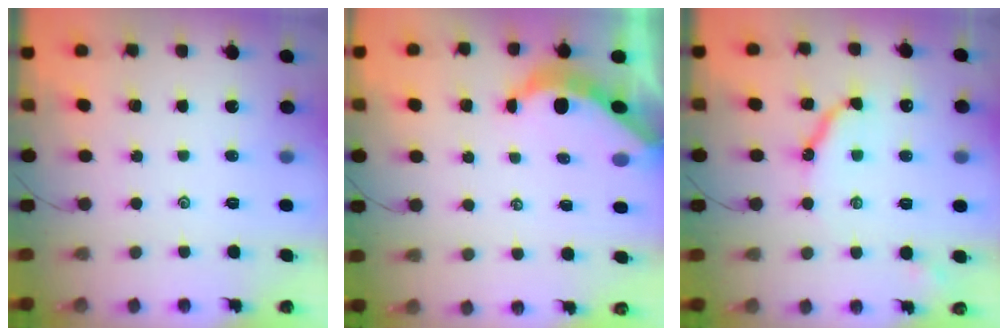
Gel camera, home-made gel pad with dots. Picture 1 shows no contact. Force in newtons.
{"total": 6.0, "press": 5.9, "slide": 1.0}
{"total": 8.5, "press": 8.5, "slide": 0.3}